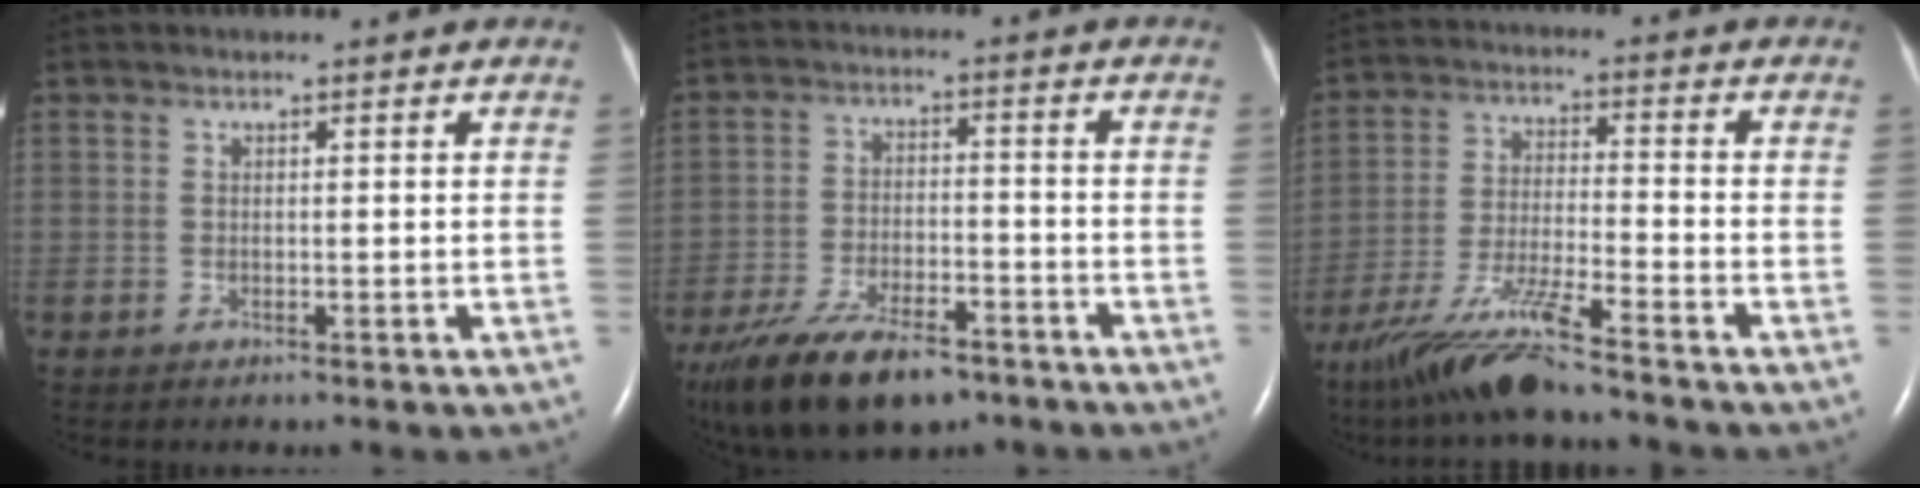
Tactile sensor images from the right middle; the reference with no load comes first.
{"total": 14.9, "force": [-10.7, 5.5, 8.8], "torque": [-0.181, -0.022, -0.183]}
{"total": 11.5, "force": [-9.2, -0.2, 7.0], "torque": [-0.139, -0.030, -0.167]}